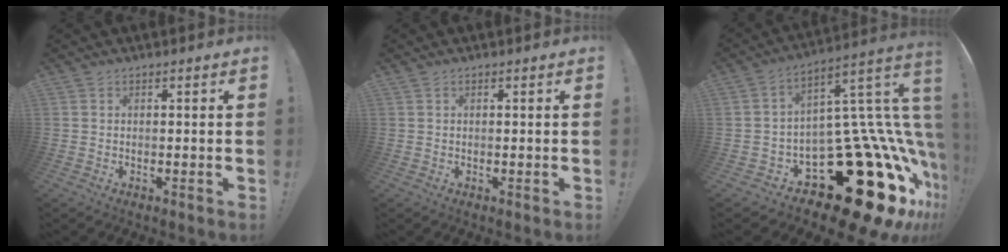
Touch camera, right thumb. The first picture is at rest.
{"total": 0.0}
{"total": 32.7, "force": [-12.5, 15.8, 25.8], "torque": [-0.279, 0.011, -0.137]}